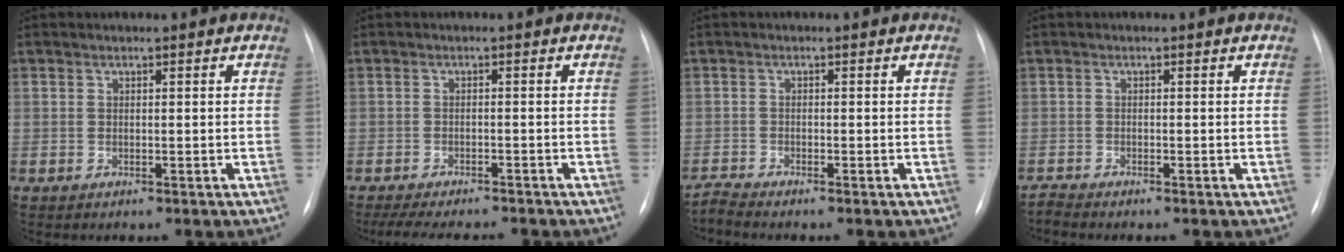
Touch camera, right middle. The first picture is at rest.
{"total": 9.2, "force": [-8.3, 1.7, 3.8], "torque": [-0.059, -0.006, -0.116]}
{"total": 1.6, "force": [-1.5, -0.7, -0.1], "torque": [-0.003, -0.012, -0.030]}
{"total": 1.0, "force": [-0.9, -0.3, -0.1], "torque": [-0.001, -0.008, -0.016]}